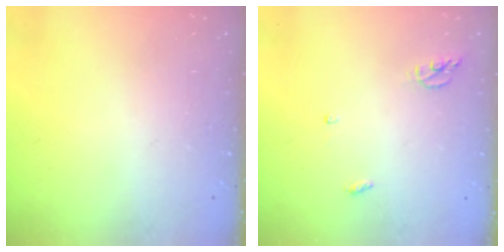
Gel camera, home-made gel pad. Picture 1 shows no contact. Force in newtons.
{"total": 3.8, "press": 3.7, "slide": 0.2}